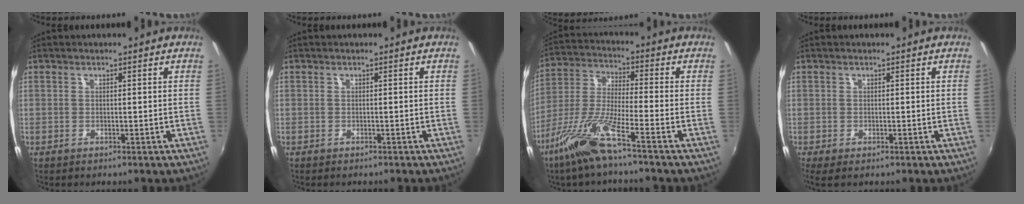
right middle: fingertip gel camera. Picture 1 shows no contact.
{"total": 0.5, "force": [-0.5, 0.2, 0.1], "torque": [-0.003, -0.003, -0.009]}
{"total": 11.0, "force": [-7.2, 0.4, 8.4], "torque": [-0.182, -0.008, -0.143]}
{"total": 1.8, "force": [-0.7, 0.4, 1.6], "torque": [-0.031, -0.008, -0.010]}